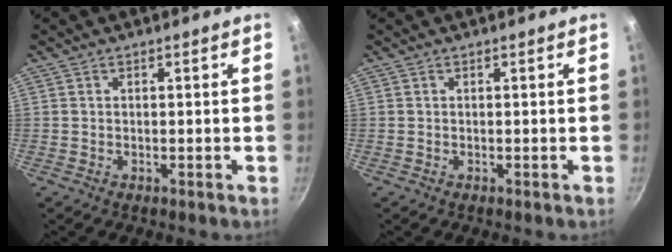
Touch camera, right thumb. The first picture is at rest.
{"total": 0.0}